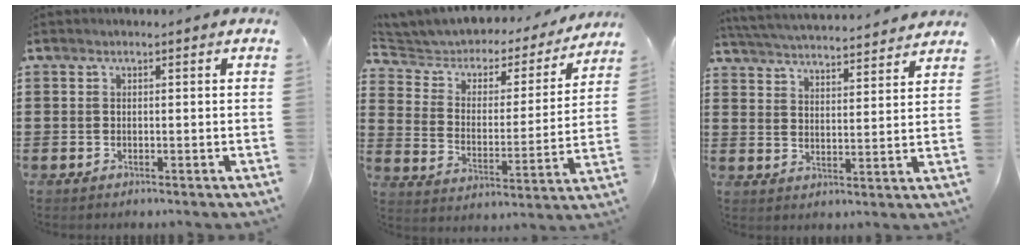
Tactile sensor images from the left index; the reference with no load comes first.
{"total": 3.7, "force": [2.9, 2.2, 0.7], "torque": [-0.040, -0.026, 0.039]}
{"total": 4.5, "force": [4.4, -0.4, 0.5], "torque": [-0.032, -0.034, 0.074]}